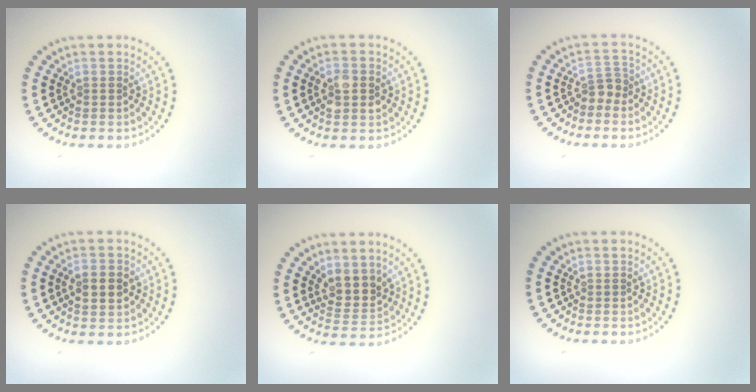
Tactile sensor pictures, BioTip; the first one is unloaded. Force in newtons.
{"total": 2.8, "press": 2.8, "slide": 0.2}
{"total": 1.7, "press": 1.3, "slide": 1.1}
{"total": 3.4, "press": 3.4, "slide": 0.1}
{"total": 3.0, "press": 2.6, "slide": 1.5}
{"total": 0.0}